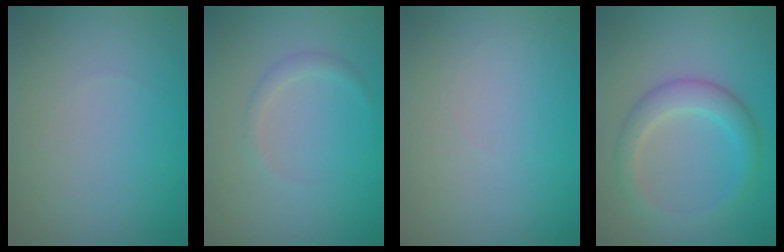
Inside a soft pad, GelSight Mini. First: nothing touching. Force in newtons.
{"total": 1.0, "press": 1.0, "slide": 0.1}
{"total": 0.0}
{"total": 3.1, "press": 3.1, "slide": 0.2}